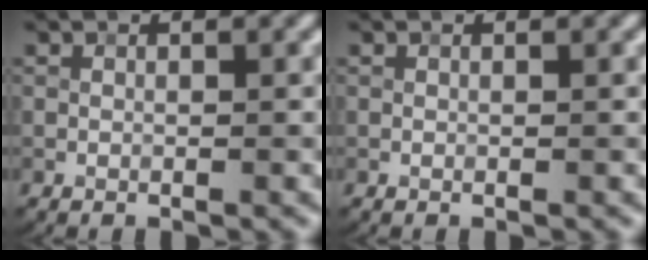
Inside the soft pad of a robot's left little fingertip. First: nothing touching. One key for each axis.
{"total": 0.0}